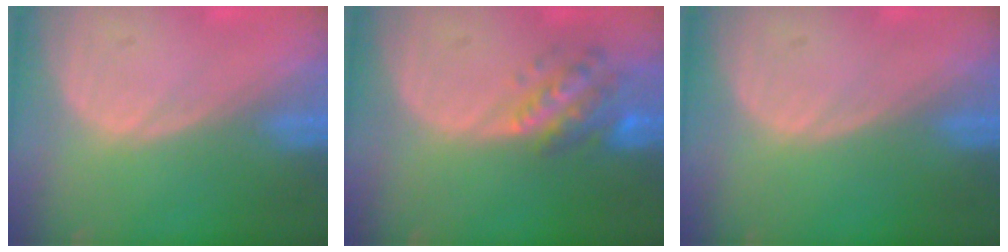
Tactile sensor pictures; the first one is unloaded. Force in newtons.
{"total": 6.1, "press": 5.9, "slide": 1.4}
{"total": 0.0}